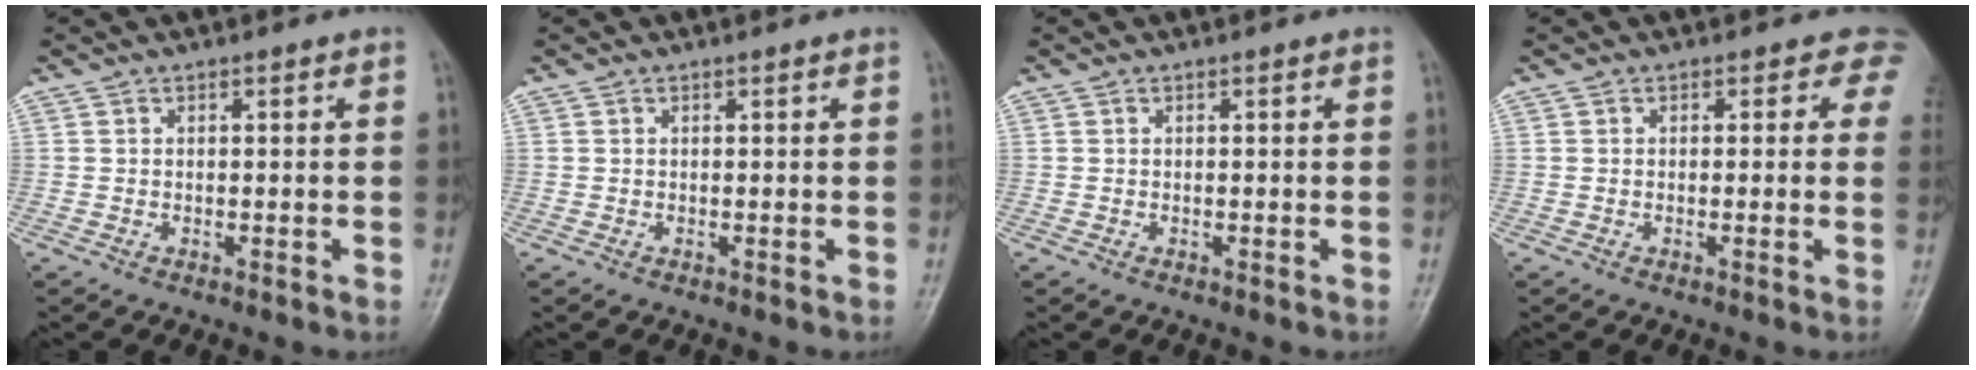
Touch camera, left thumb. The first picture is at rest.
{"total": 0.0}
{"total": 0.0}
{"total": 3.3, "force": [1.6, 2.4, 1.7], "torque": [0.016, -0.003, -0.003]}